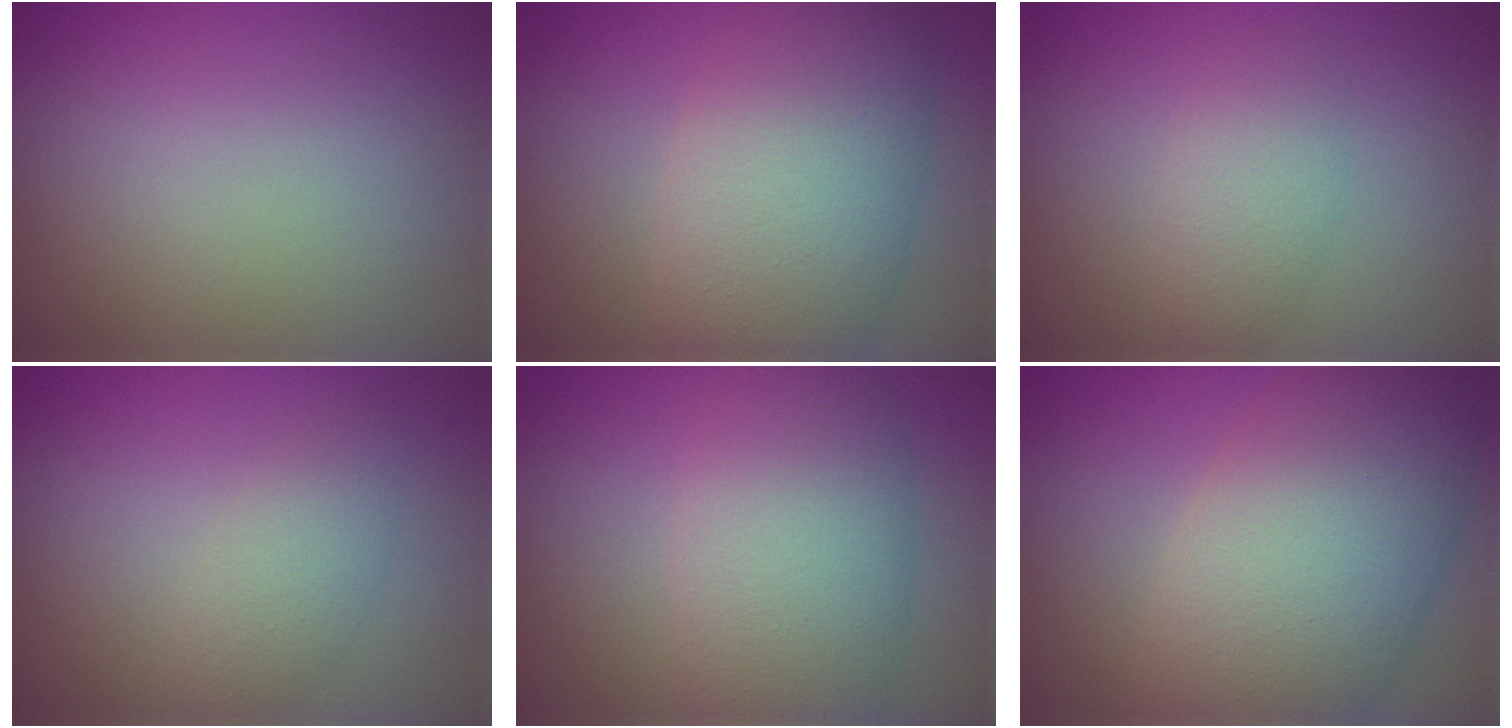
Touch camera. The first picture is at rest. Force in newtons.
{"total": 10.0, "press": 10.0, "slide": 0.5}
{"total": 2.7, "press": 2.7, "slide": 0.1}
{"total": 2.3, "press": 2.3, "slide": 0.1}
{"total": 8.3, "press": 8.2, "slide": 0.3}
{"total": 12.2, "press": 12.2, "slide": 0.5}